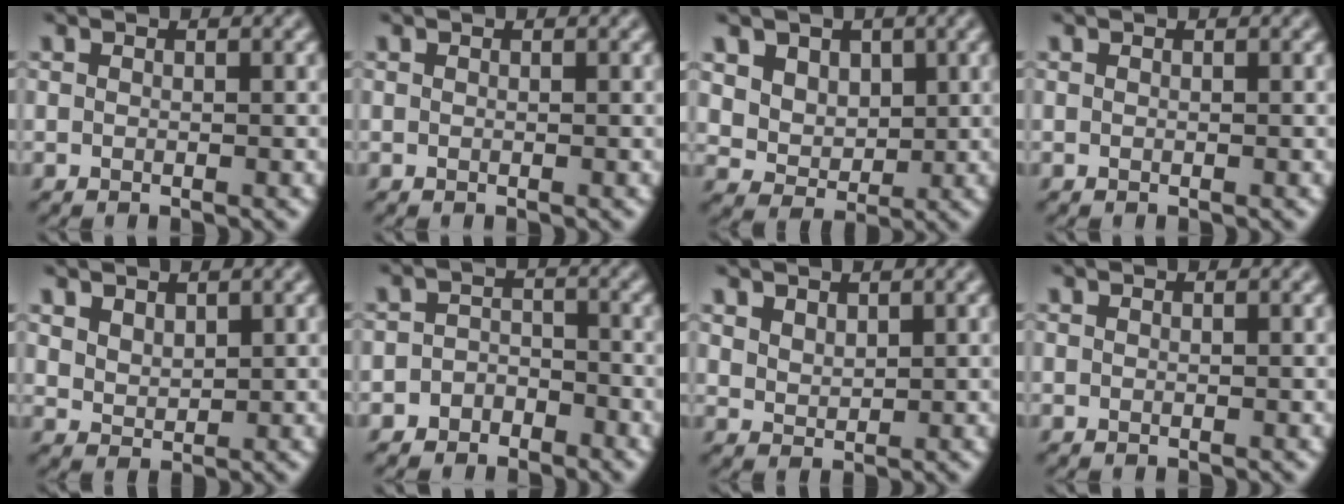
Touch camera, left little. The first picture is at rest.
{"total": 0.0}
{"total": 5.0, "force": [2.1, 4.0, 2.1], "torque": [-0.057, -0.009, 0.049]}
{"total": 0.0}
{"total": 1.8, "force": [1.1, 1.1, 0.9], "torque": [-0.026, -0.004, 0.022]}
{"total": 3.0, "force": [-2.2, 2.1, 0.2], "torque": [0.032, 0.011, -0.057]}
{"total": 1.5, "force": [1.0, 0.9, 0.7], "torque": [-0.019, -0.002, 0.022]}
{"total": 0.0}